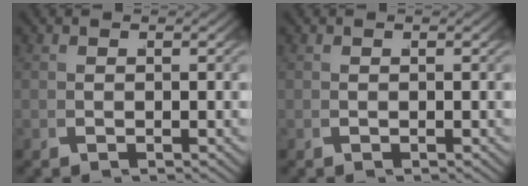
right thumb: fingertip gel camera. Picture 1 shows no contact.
{"total": 0.0}